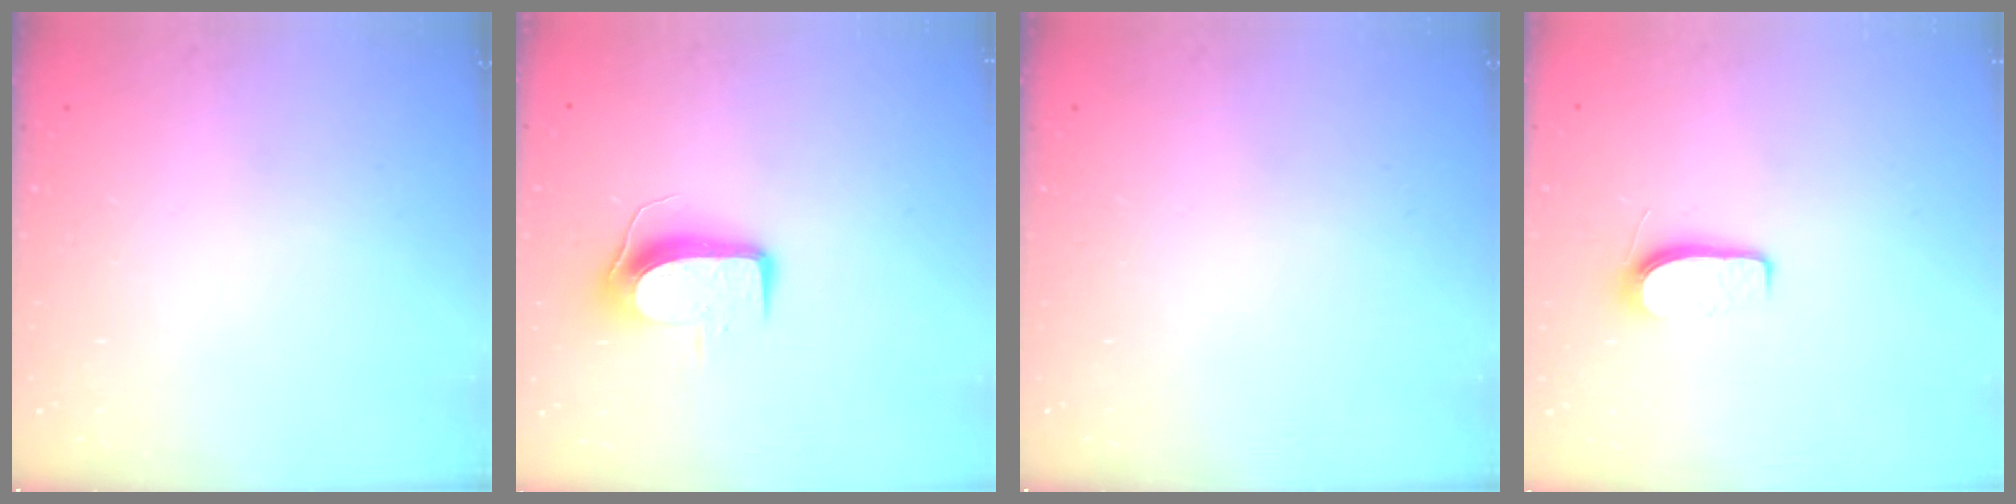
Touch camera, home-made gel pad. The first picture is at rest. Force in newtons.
{"total": 8.8, "press": 8.8, "slide": 0.2}
{"total": 0.0}
{"total": 6.1, "press": 6.0, "slide": 0.7}